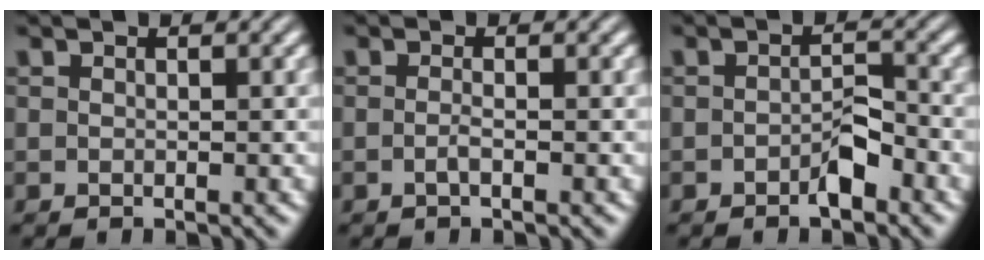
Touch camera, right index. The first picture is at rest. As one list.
[{"total": 1.1, "force": [-0.8, -0.4, 0.5], "torque": [-0.009, -0.005, -0.013]}, {"total": 1.8, "force": [-1.4, 0.0, 1.2], "torque": [-0.004, -0.003, -0.020]}]